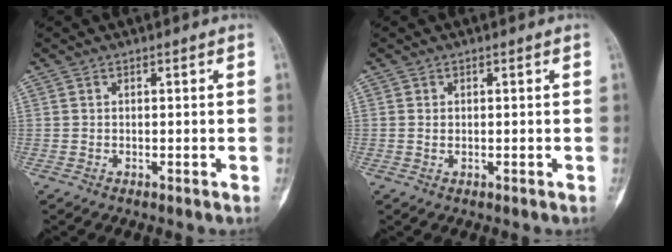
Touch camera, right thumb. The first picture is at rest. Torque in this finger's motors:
{"motor_torque": [-0.73, -0.26, 0.24, 0.04, -0.02]}